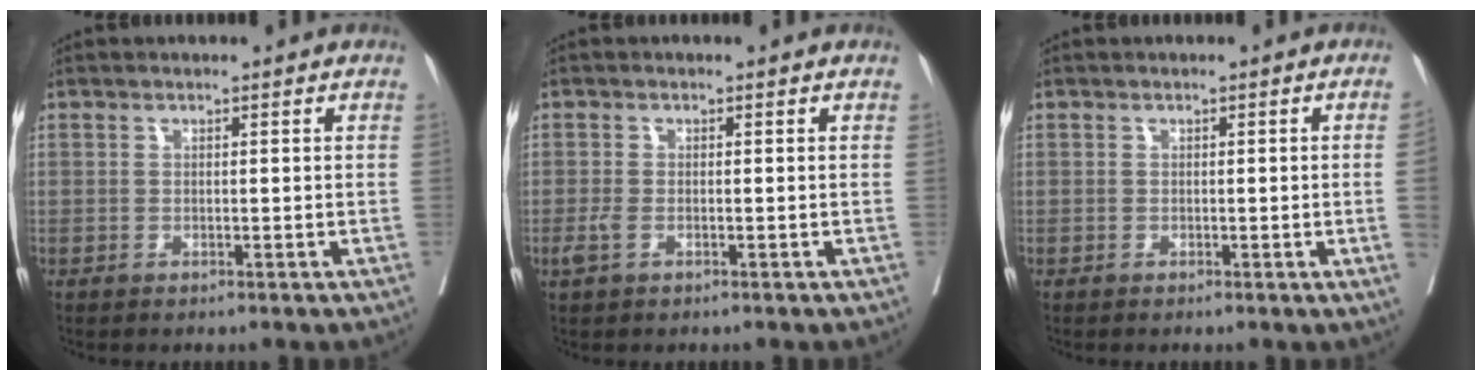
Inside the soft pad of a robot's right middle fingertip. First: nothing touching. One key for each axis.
{"total": 1.6, "fx": -0.6, "fy": 0.8, "fz": 1.2, "tx": -0.035, "ty": -0.003, "tz": -0.012}
{"total": 3.1, "fx": -0.4, "fy": -0.9, "fz": 2.9, "tx": -0.048, "ty": -0.001, "tz": 0.001}